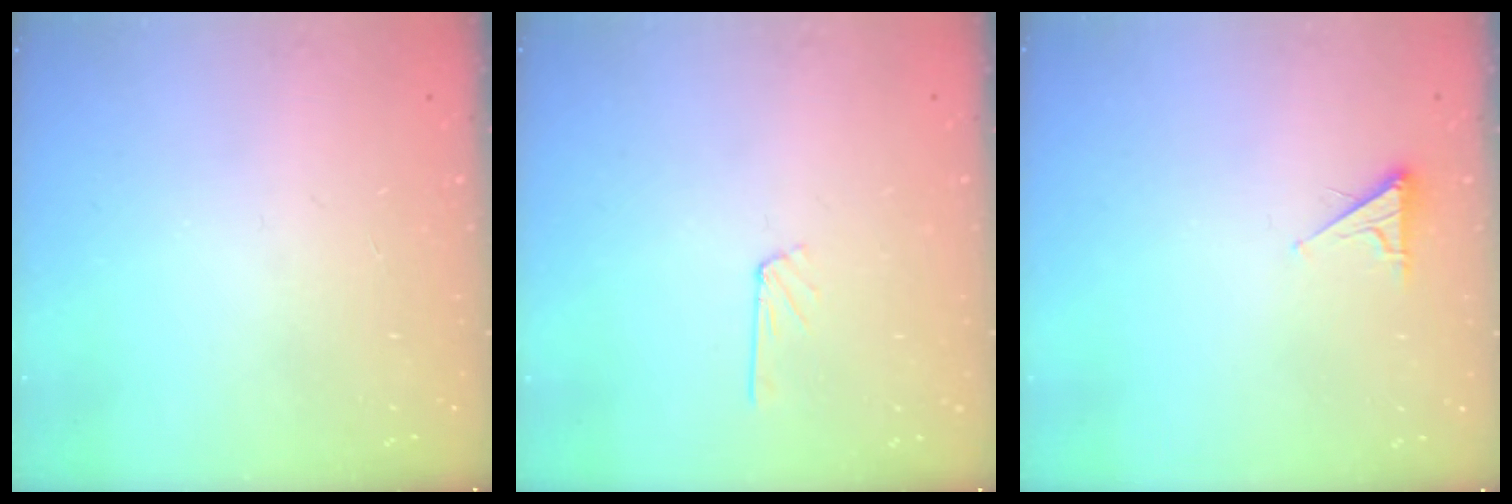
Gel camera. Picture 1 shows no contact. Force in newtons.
{"total": 3.8, "press": 3.8, "slide": 0.3}
{"total": 2.5, "press": 2.5, "slide": 0.5}